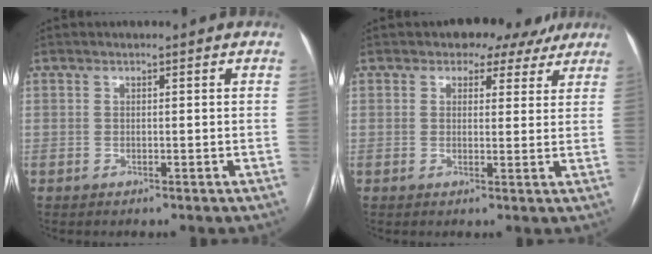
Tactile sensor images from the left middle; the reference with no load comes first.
{"total": 5.7, "force": [4.2, 3.6, 1.4], "torque": [-0.006, 0.009, 0.043]}